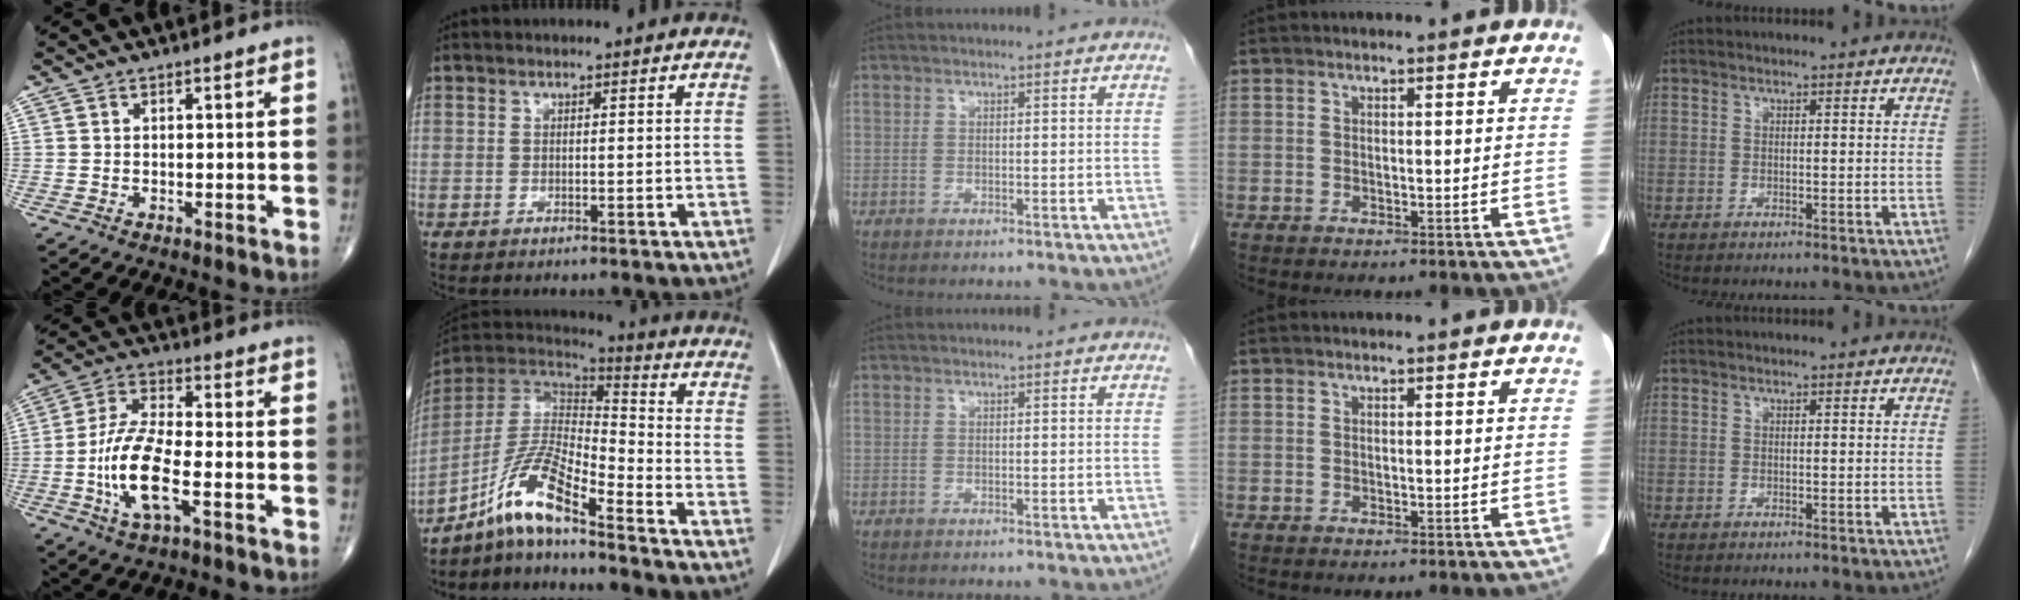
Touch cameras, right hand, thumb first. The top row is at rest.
{"thumb": {"total": 12.5, "force": [-3.7, 4.2, 11.1], "torque": [-0.229, 0.018, -0.074]}, "index": {"total": 11.3, "force": [-8.1, 1.1, 7.9], "torque": [-0.172, 0.011, -0.154]}}